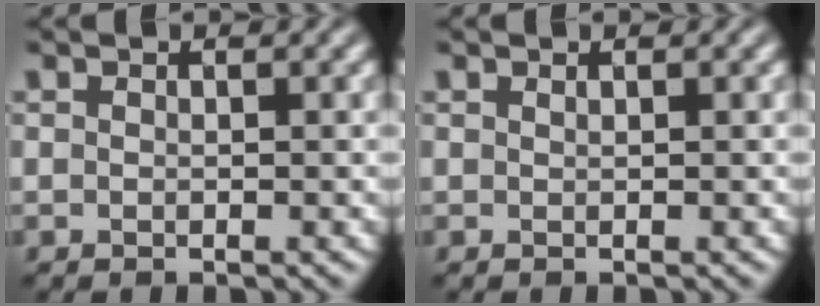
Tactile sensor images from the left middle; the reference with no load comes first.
{"total": 0.0}